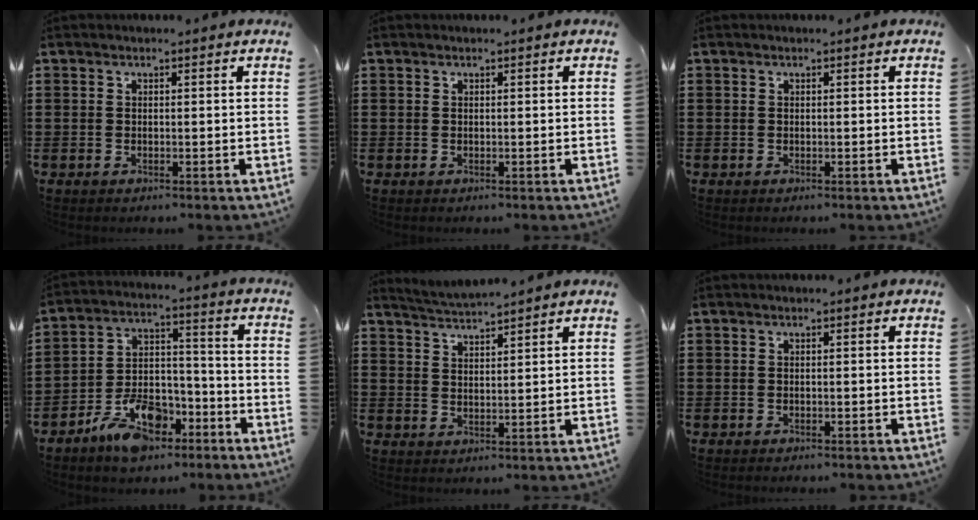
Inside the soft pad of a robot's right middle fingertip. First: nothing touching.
{"total": 0.0}
{"total": 0.0}
{"total": 10.7, "force": [-7.5, 5.1, 5.6], "torque": [-0.105, 0.032, -0.138]}
{"total": 3.0, "force": [2.9, -0.5, -0.1], "torque": [-0.010, -0.011, 0.054]}
{"total": 0.6, "force": [-0.6, 0.1, 0.1], "torque": [-0.003, -0.001, -0.013]}